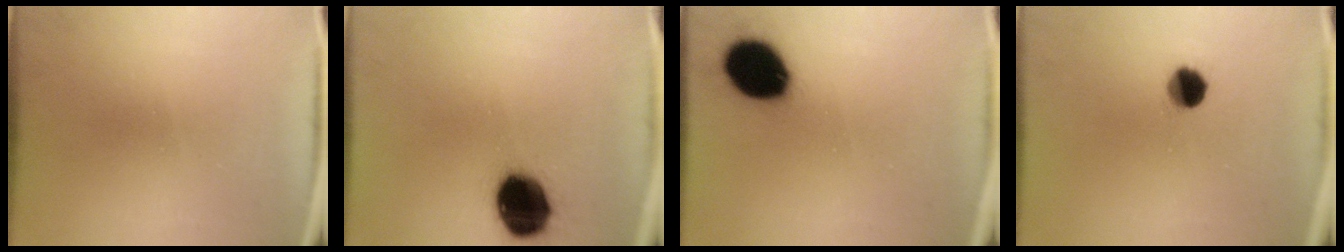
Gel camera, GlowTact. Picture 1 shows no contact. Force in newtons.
{"total": 16.7}
{"total": 14.8}
{"total": 5.1}